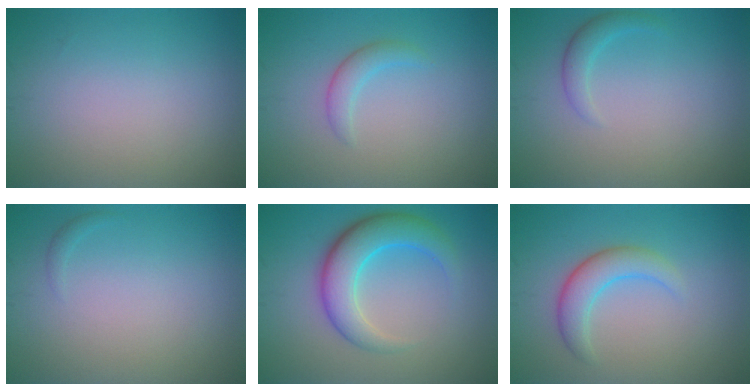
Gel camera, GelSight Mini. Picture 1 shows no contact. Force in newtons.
{"total": 1.7, "press": 1.7, "slide": 0.2}
{"total": 1.5, "press": 1.5, "slide": 0.2}
{"total": 0.5, "press": 0.5, "slide": 0.1}
{"total": 5.8, "press": 5.8, "slide": 0.3}
{"total": 3.3, "press": 3.3, "slide": 0.1}